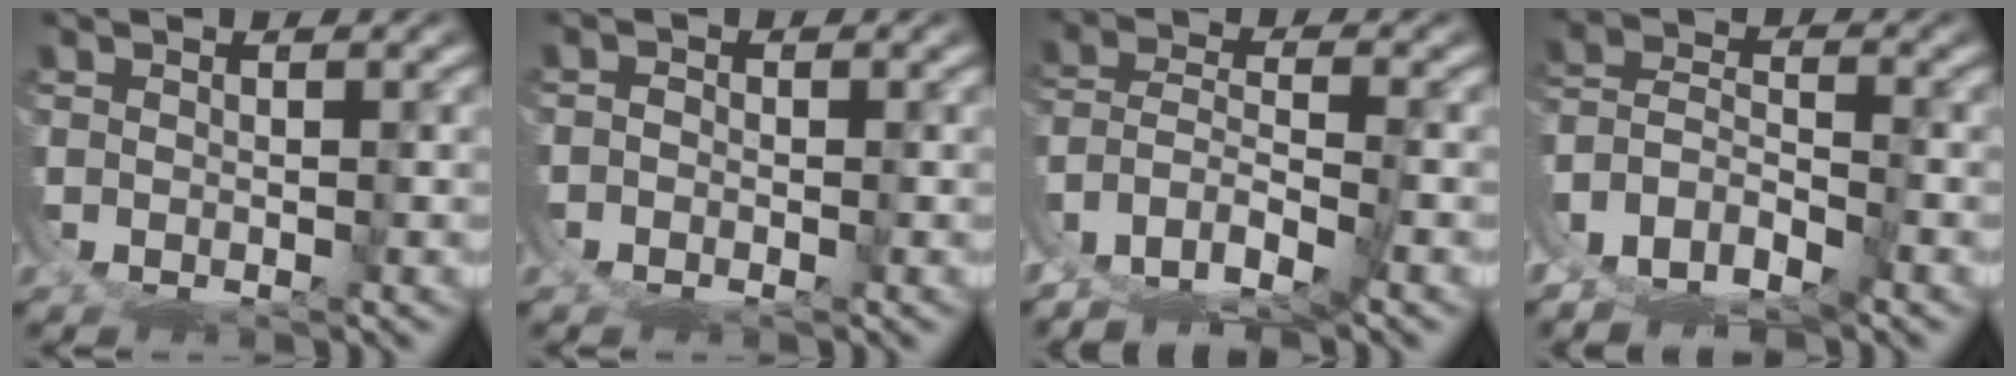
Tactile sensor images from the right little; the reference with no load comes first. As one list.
[{"total": 1.8, "force": [-1.0, 1.5, 0.4], "torque": [-0.014, -0.010, -0.014]}, {"total": 3.4, "force": [-1.0, 1.8, 2.7], "torque": [-0.066, -0.030, -0.001]}, {"total": 7.3, "force": [-2.6, 6.4, 2.5], "torque": [-0.082, -0.039, -0.042]}]